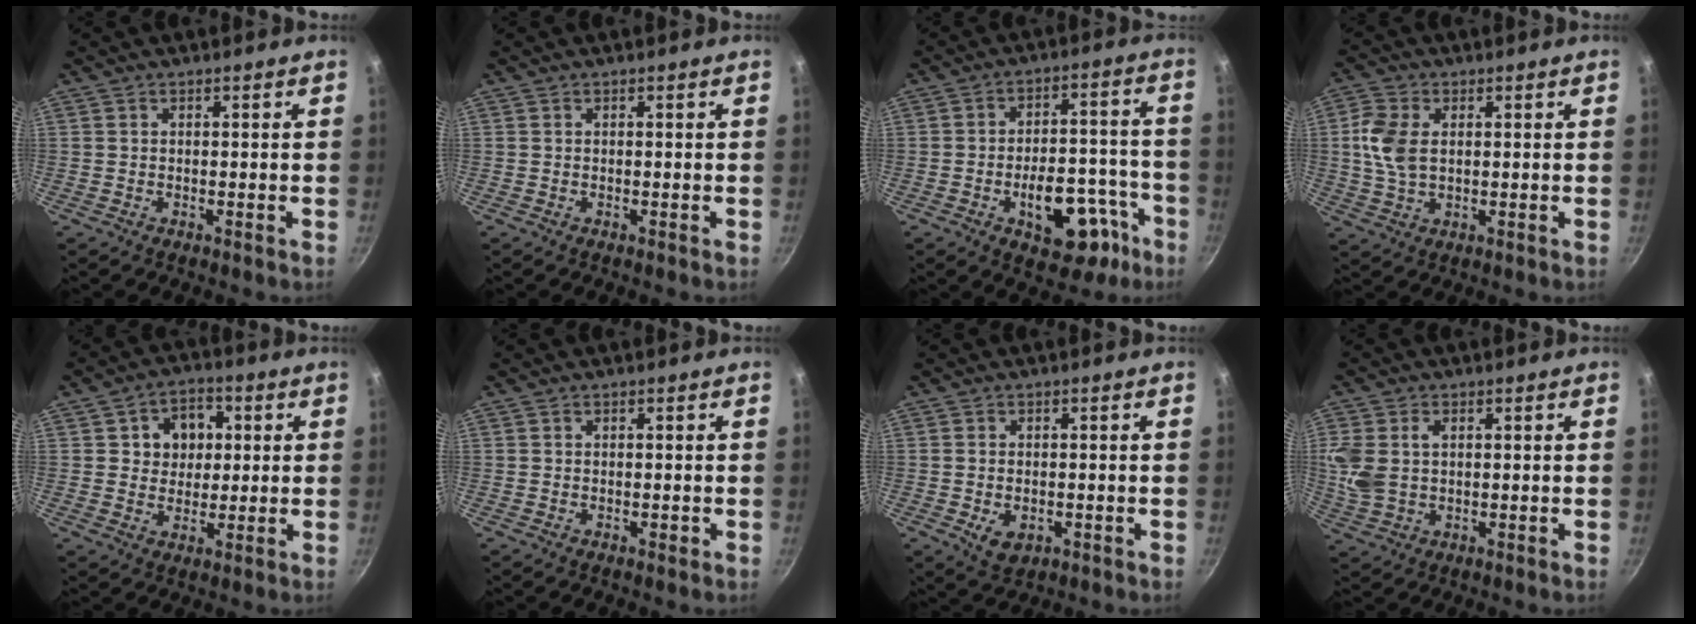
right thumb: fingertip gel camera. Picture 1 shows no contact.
{"total": 0.0}
{"total": 15.7, "force": [-7.1, 8.6, 11.1], "torque": [-0.102, 0.057, -0.087]}
{"total": 7.9, "force": [1.2, 5.0, 5.9], "torque": [-0.120, 0.004, 0.020]}
{"total": 8.3, "force": [1.8, 7.0, 4.1], "torque": [-0.023, 0.002, 0.024]}
{"total": 0.7, "force": [-0.3, 0.5, 0.4], "torque": [-0.003, 0.003, -0.005]}
{"total": 4.6, "force": [-1.2, 3.1, 3.1], "torque": [-0.046, -0.003, -0.013]}
{"total": 8.2, "force": [1.4, 5.7, 5.7], "torque": [-0.120, 0.003, 0.031]}